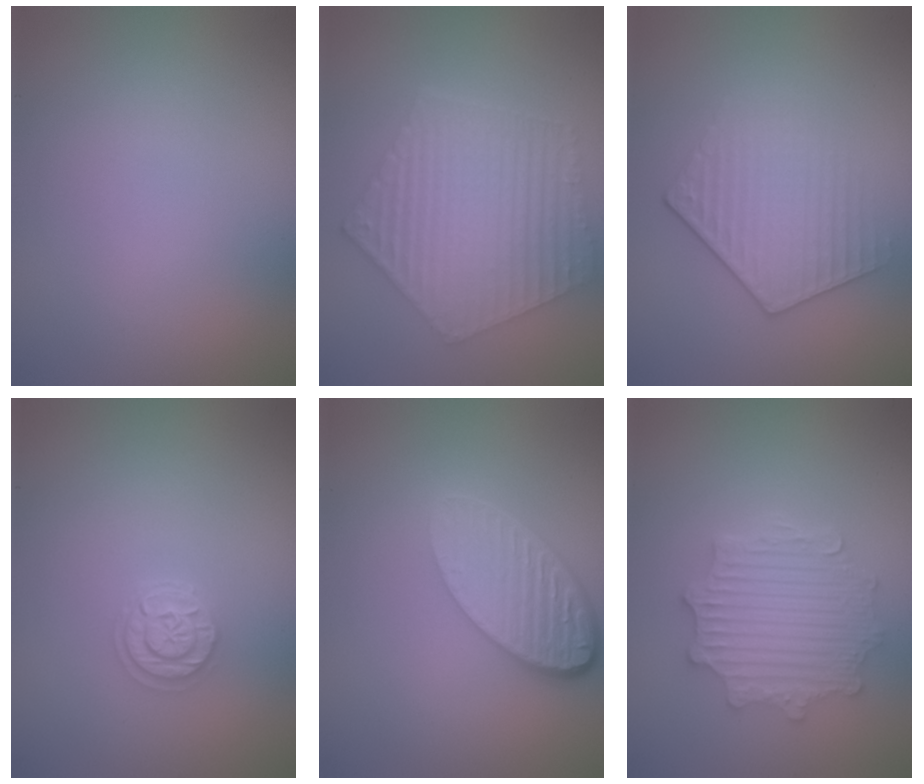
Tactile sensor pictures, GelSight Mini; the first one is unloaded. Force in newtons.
{"total": 6.8, "press": 4.9, "slide": 4.7}
{"total": 3.6, "press": 3.2, "slide": 1.6}
{"total": 2.2, "press": 2.0, "slide": 0.8}
{"total": 5.3, "press": 3.9, "slide": 3.6}
{"total": 5.1, "press": 4.1, "slide": 3.0}